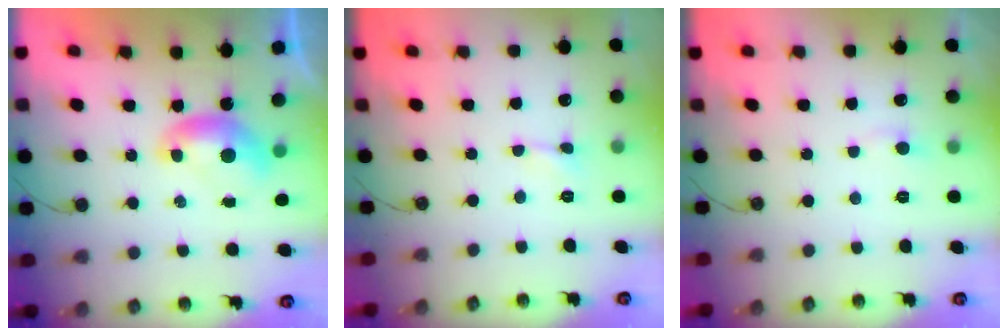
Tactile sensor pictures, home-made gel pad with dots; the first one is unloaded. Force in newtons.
{"total": 1.3, "press": 1.2, "slide": 0.3}
{"total": 0.7, "press": 0.3, "slide": 0.6}